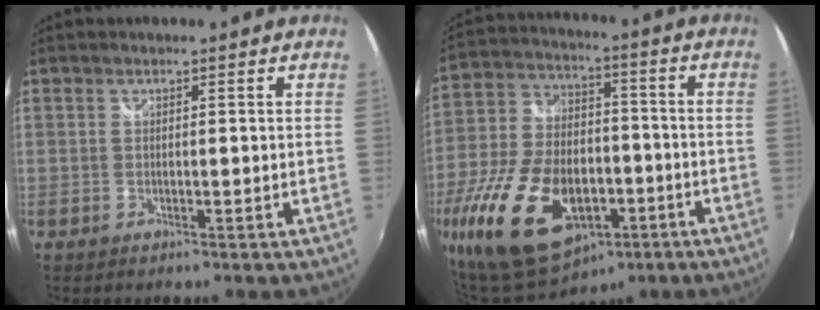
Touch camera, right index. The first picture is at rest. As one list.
[{"total": 26.0, "force": [-11.8, 15.2, 17.4], "torque": [-0.387, -0.025, -0.185]}]